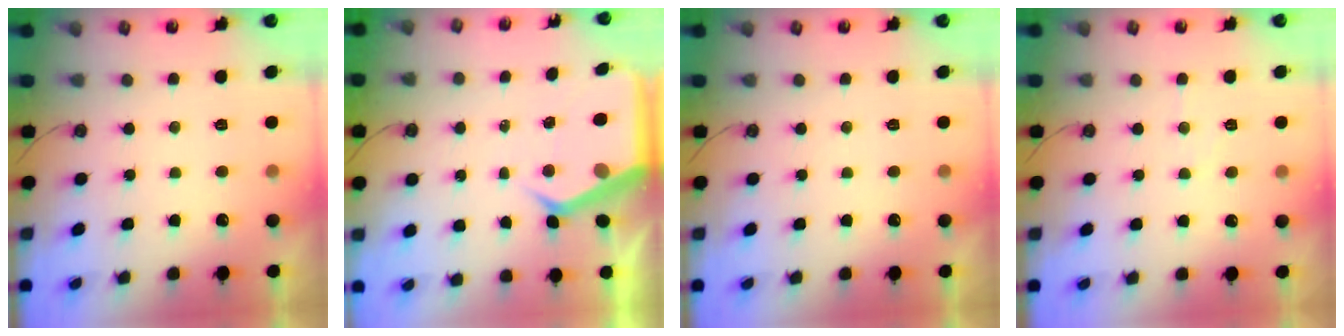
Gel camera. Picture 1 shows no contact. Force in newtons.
{"total": 7.0, "press": 7.0, "slide": 0.7}
{"total": 0.0}
{"total": 3.4, "press": 3.4, "slide": 0.5}